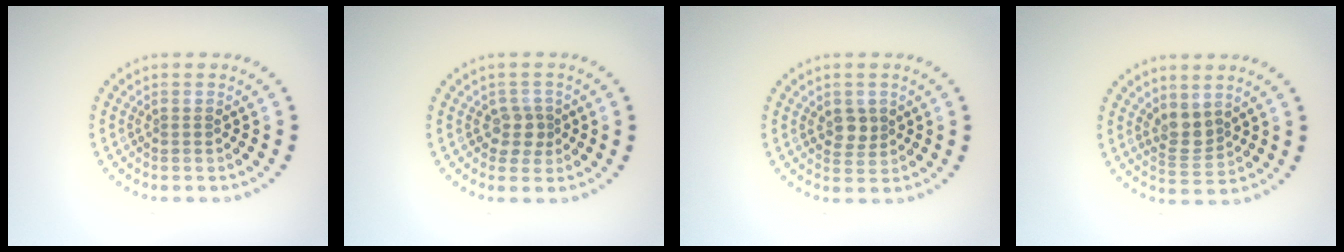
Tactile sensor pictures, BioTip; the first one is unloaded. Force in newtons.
{"total": 2.0, "press": 1.7, "slide": 1.1}
{"total": 1.9, "press": 1.8, "slide": 0.7}
{"total": 2.6, "press": 2.1, "slide": 1.5}